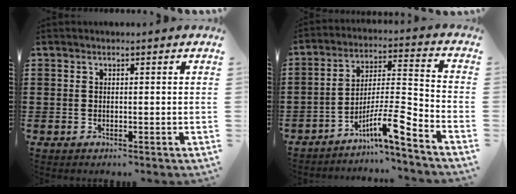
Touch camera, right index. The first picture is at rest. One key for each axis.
{"total": 9.5, "fx": -6.6, "fy": 0.9, "fz": 6.8, "tx": -0.115, "ty": -0.001, "tz": -0.126}